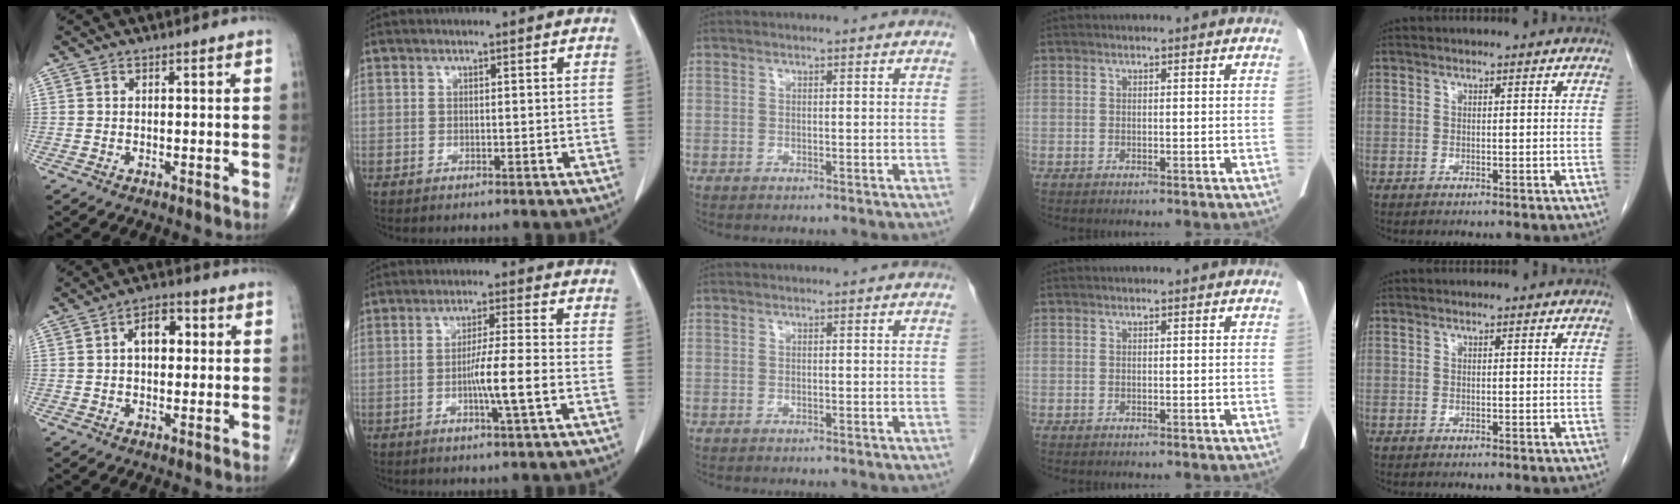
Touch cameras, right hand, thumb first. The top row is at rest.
{"thumb": {"total": 6.4, "force": [1.1, 3.9, 5.0], "torque": [-0.062, 0.015, 0.009]}, "index": {"total": 6.6, "force": [-1.8, -0.7, 6.3], "torque": [-0.111, -0.006, -0.034]}}